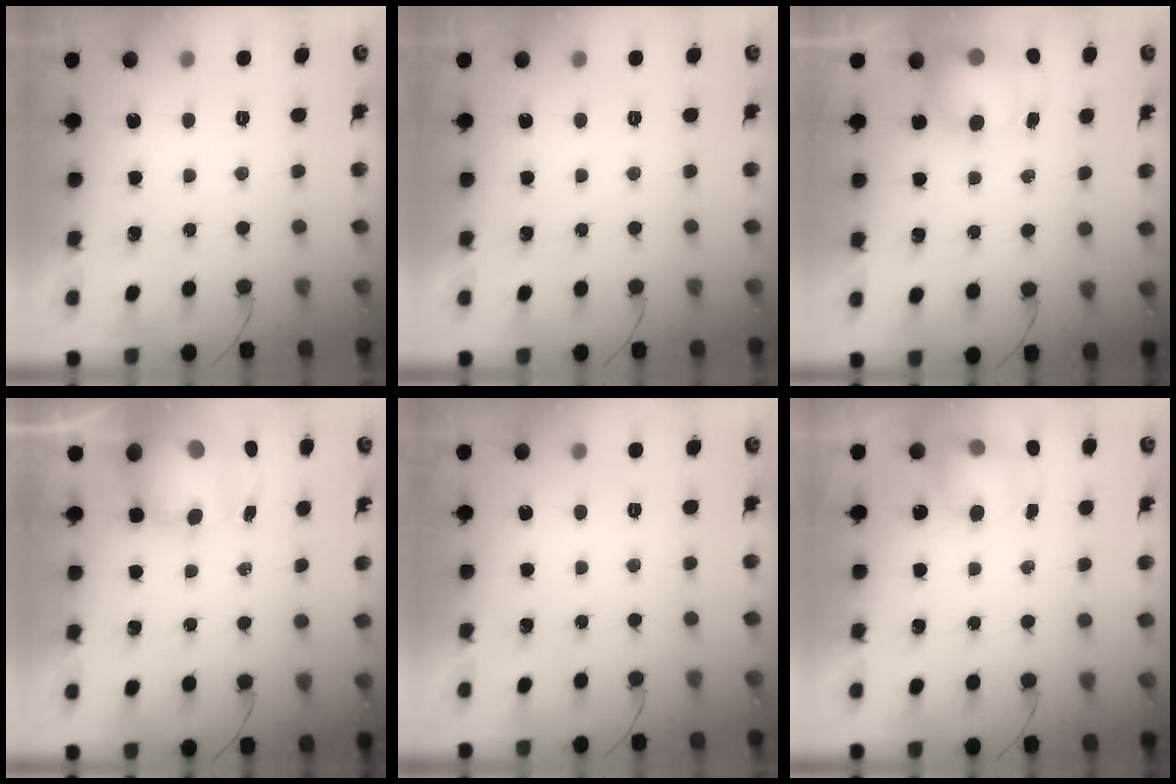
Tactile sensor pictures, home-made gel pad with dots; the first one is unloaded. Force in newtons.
{"total": 0.0}
{"total": 7.7, "press": 7.2, "slide": 2.5}
{"total": 8.0, "press": 7.8, "slide": 1.8}
{"total": 0.0}
{"total": 5.7, "press": 5.7, "slide": 0.3}